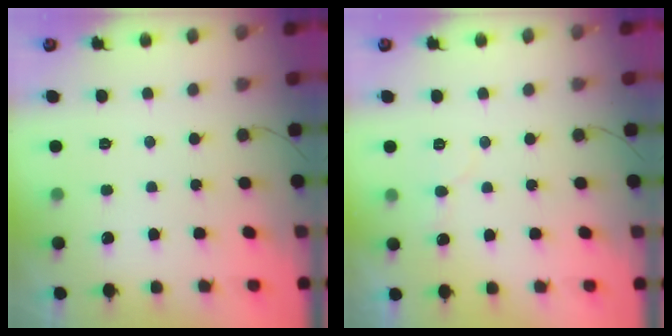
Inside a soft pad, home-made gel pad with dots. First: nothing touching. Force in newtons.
{"total": 4.3, "press": 4.3, "slide": 0.4}